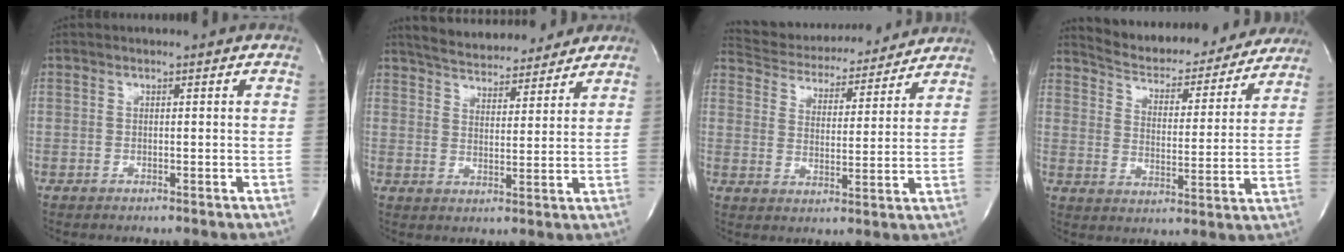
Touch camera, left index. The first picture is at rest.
{"total": 15.2, "force": [13.7, 4.1, 5.2], "torque": [-0.081, 0.017, 0.197]}
{"total": 16.8, "force": [15.9, 3.9, 3.9], "torque": [-0.064, 0.012, 0.227]}
{"total": 20.8, "force": [19.3, 5.5, 5.7], "torque": [-0.083, -0.016, 0.257]}